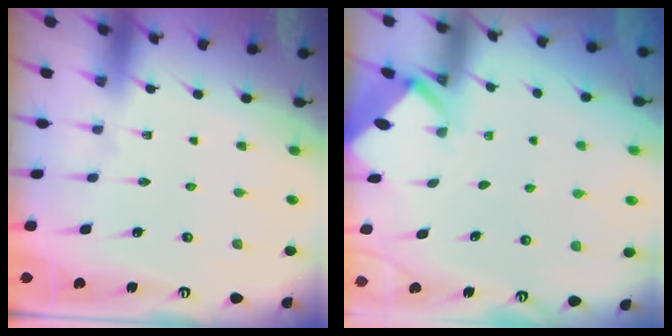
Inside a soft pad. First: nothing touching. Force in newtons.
{"total": 2.0, "press": 2.0, "slide": 0.2}